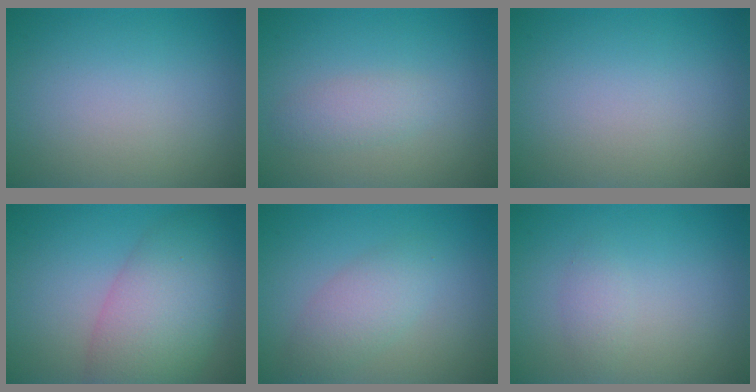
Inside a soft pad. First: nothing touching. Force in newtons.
{"total": 1.7, "press": 1.7, "slide": 0.1}
{"total": 0.0}
{"total": 7.7, "press": 7.7, "slide": 0.1}
{"total": 2.8, "press": 2.8, "slide": 0.2}
{"total": 1.1, "press": 1.1, "slide": 0.0}